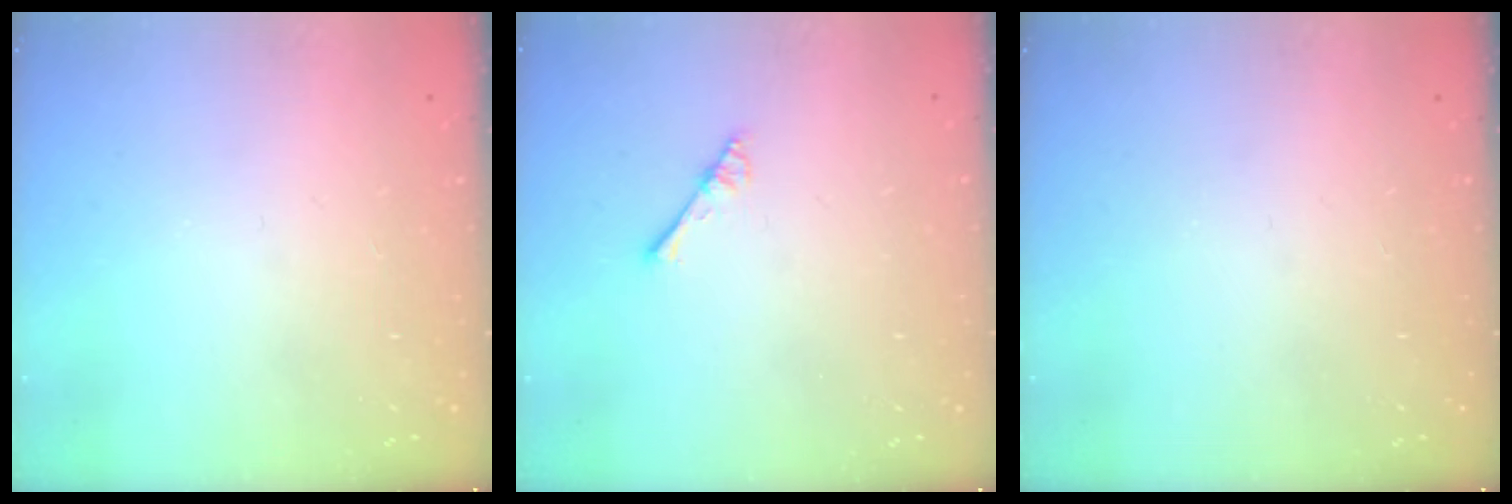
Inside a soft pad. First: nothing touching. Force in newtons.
{"total": 4.4, "press": 4.4, "slide": 0.5}
{"total": 0.0}